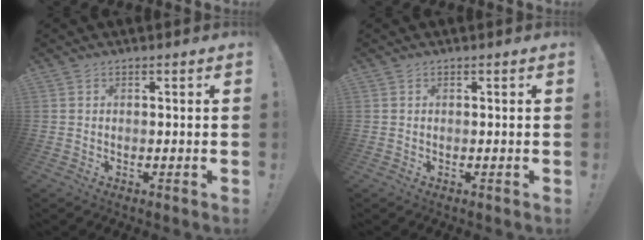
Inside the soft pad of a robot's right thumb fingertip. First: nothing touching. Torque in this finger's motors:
{"motor_torque": [0.00, 0.00, 0.00, 0.00, 0.00]}